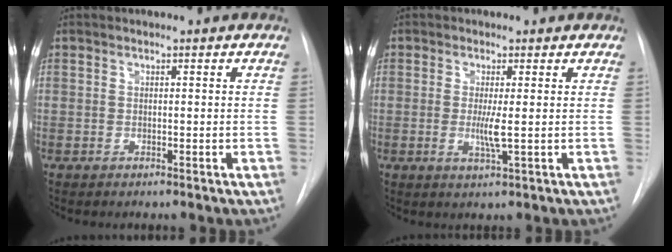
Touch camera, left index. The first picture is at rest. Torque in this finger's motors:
{"motor_torque": [0.49, -0.09, 0.06, 0.05]}